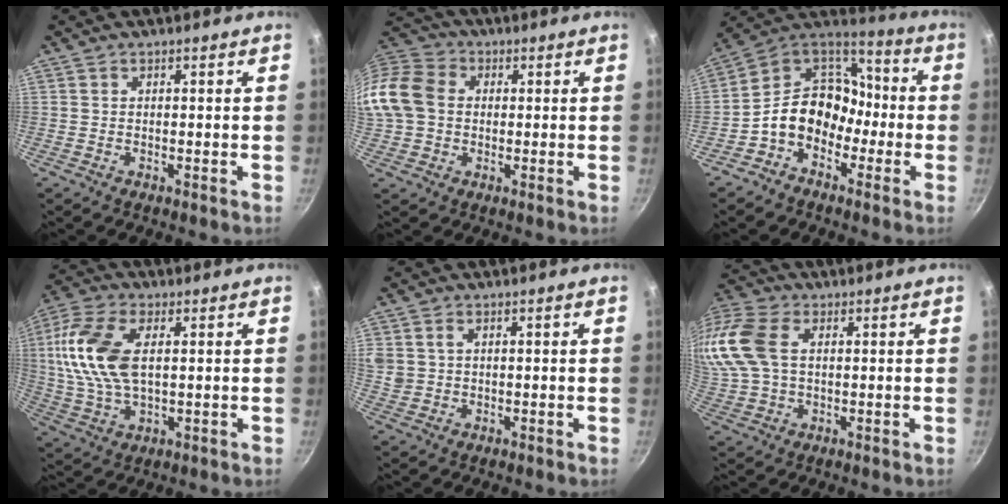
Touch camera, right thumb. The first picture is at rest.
{"total": 14.0, "force": [0.7, 11.4, 8.1], "torque": [-0.152, 0.027, -0.004]}
{"total": 14.7, "force": [-4.7, 11.5, 7.9], "torque": [-0.083, 0.070, -0.108]}
{"total": 15.0, "force": [2.6, 8.1, 12.3], "torque": [-0.250, 0.004, 0.046]}
{"total": 4.0, "force": [1.3, 3.1, 2.2], "torque": [-0.036, 0.001, 0.031]}
{"total": 16.4, "force": [3.4, 11.4, 11.3], "torque": [-0.263, 0.023, 0.059]}